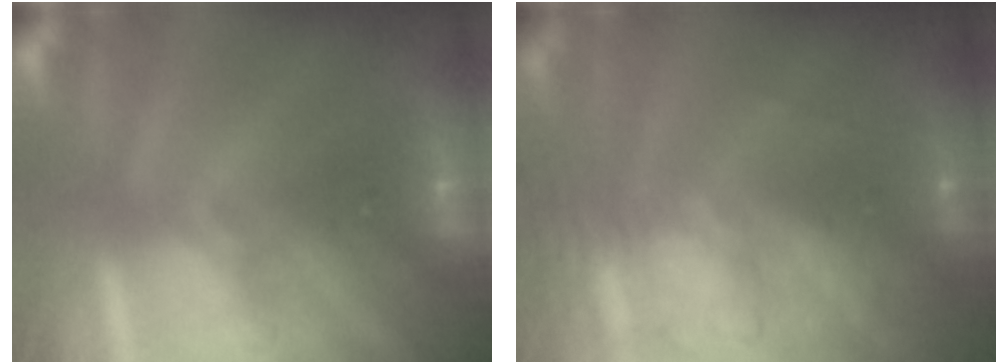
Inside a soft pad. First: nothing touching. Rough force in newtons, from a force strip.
{"total": 5.7}